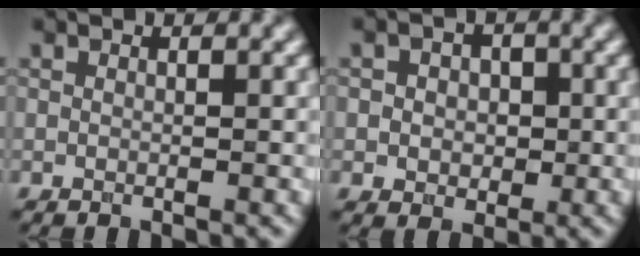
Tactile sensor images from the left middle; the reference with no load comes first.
{"total": 3.2, "force": [0.2, 2.6, 1.8], "torque": [-0.013, 0.005, -0.016]}